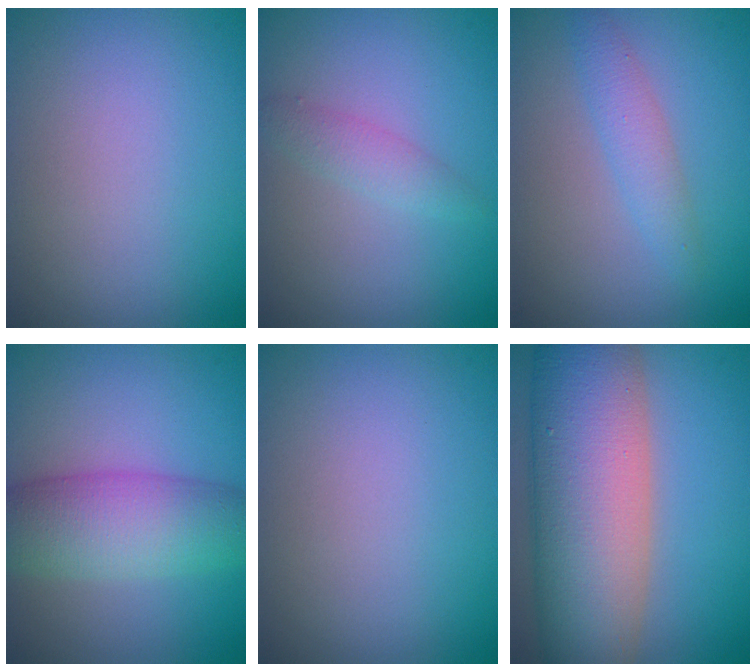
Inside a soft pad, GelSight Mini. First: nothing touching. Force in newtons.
{"total": 1.7, "press": 1.7, "slide": 0.1}
{"total": 2.1, "press": 2.1, "slide": 0.0}
{"total": 6.7, "press": 6.7, "slide": 0.1}
{"total": 0.0}
{"total": 13.4, "press": 13.4, "slide": 0.6}